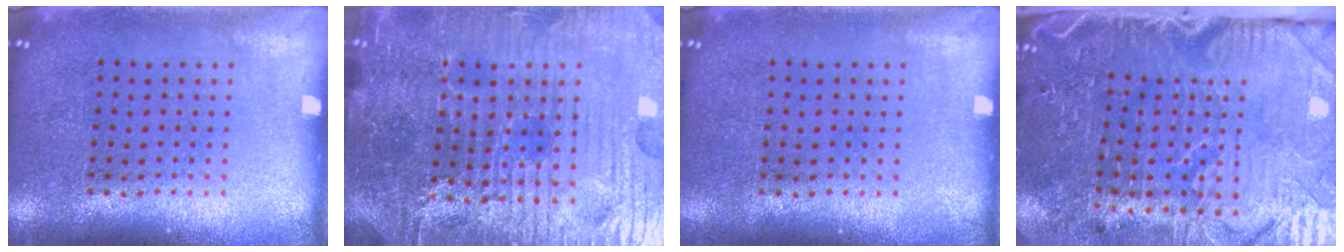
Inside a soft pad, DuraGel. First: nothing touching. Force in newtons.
{"total": 6.0, "press": 5.6, "slide": 2.3}
{"total": 0.0}
{"total": 5.3, "press": 4.3, "slide": 3.0}